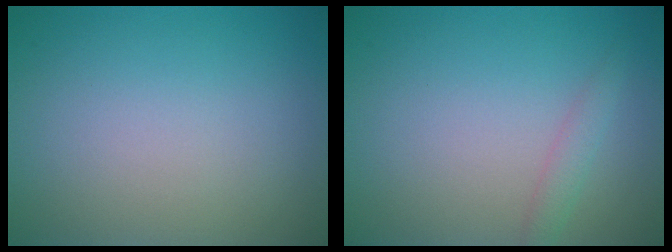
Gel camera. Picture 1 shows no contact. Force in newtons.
{"total": 1.3, "press": 1.3, "slide": 0.1}